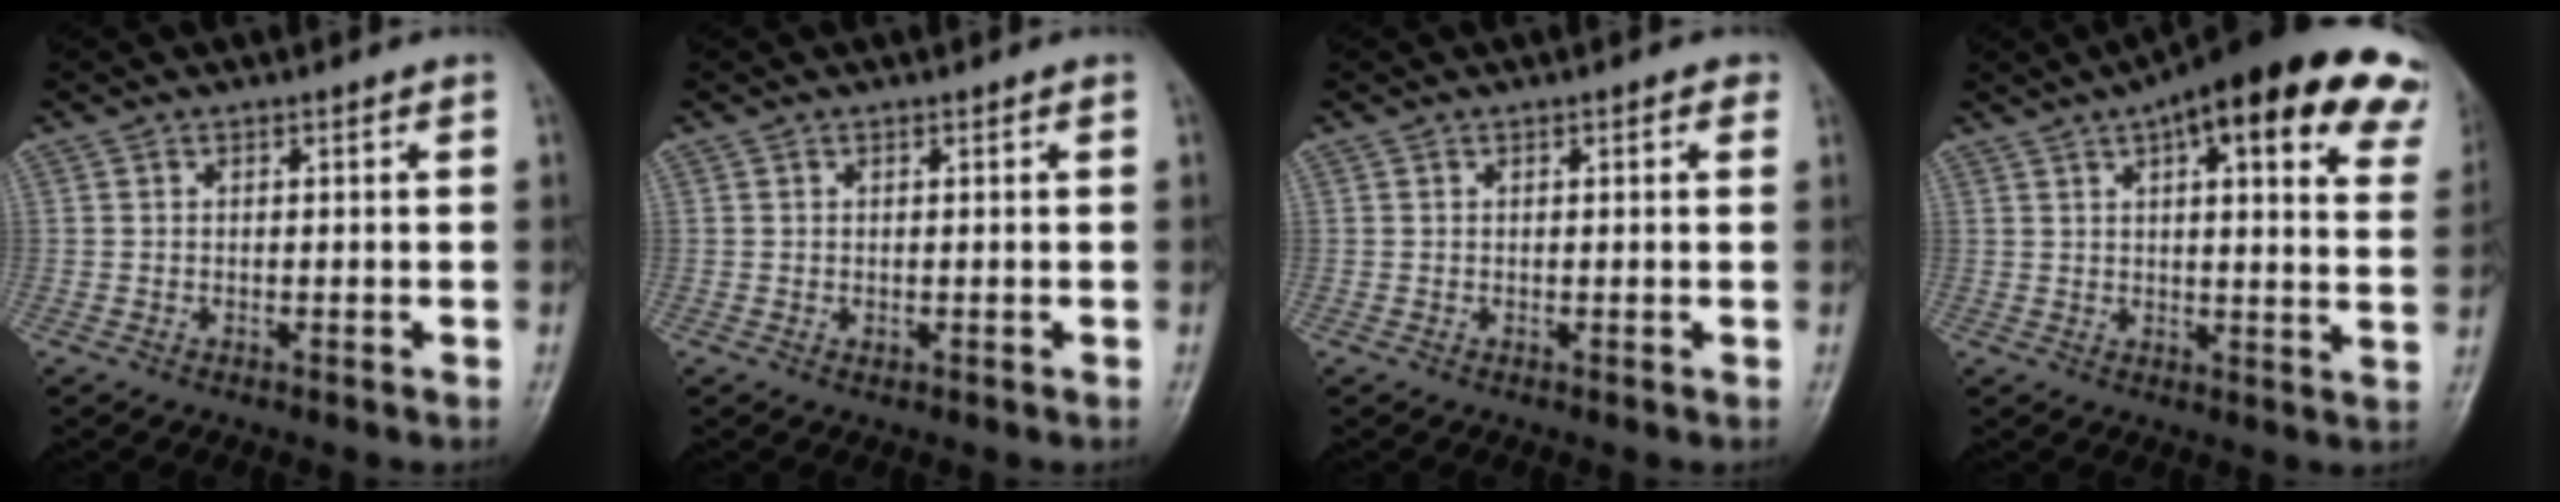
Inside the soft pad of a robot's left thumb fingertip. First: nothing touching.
{"total": 0.6, "force": [0.2, 0.4, 0.4], "torque": [-0.002, -0.001, 0.003]}
{"total": 1.3, "force": [0.6, 0.6, 1.0], "torque": [-0.008, 0.001, 0.005]}
{"total": 25.0, "force": [13.7, 8.0, 19.3], "torque": [-0.231, -0.001, 0.160]}